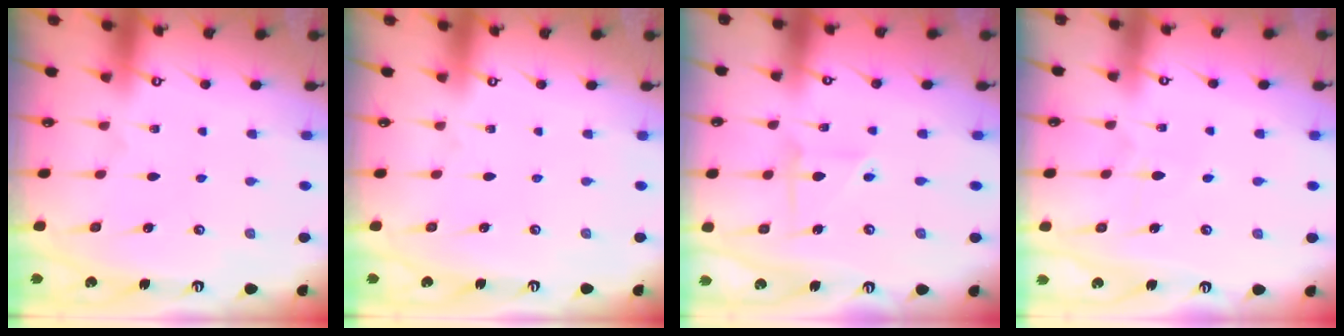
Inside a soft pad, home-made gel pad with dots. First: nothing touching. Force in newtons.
{"total": 0.0}
{"total": 4.5, "press": 4.4, "slide": 0.7}
{"total": 4.3, "press": 4.2, "slide": 0.4}